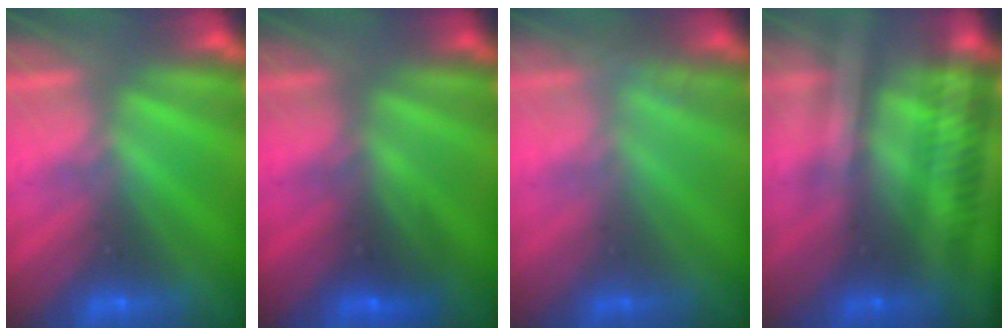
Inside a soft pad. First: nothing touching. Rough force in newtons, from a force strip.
{"total": 2.6}
{"total": 2.7}
{"total": 2.4}